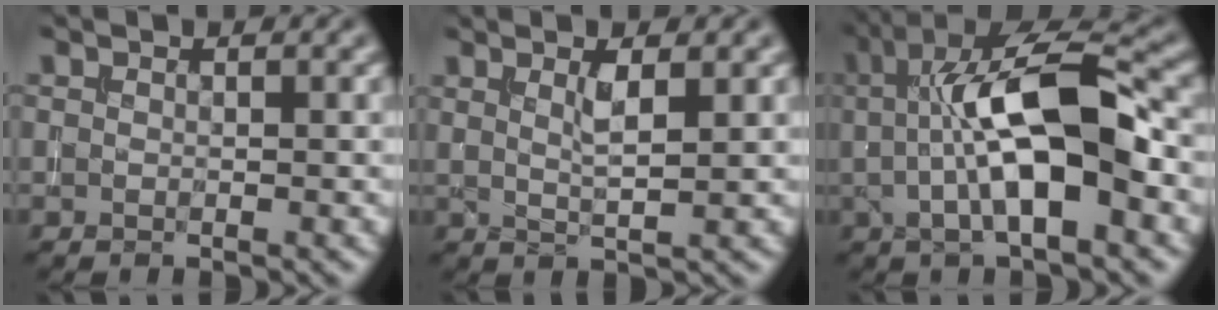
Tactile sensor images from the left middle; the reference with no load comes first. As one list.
[{"total": 2.4, "force": [1.1, 0.6, 2.1], "torque": [-0.029, 0.002, 0.017]}, {"total": 10.1, "force": [0.5, 3.3, 9.5], "torque": [-0.157, 0.019, 0.003]}]